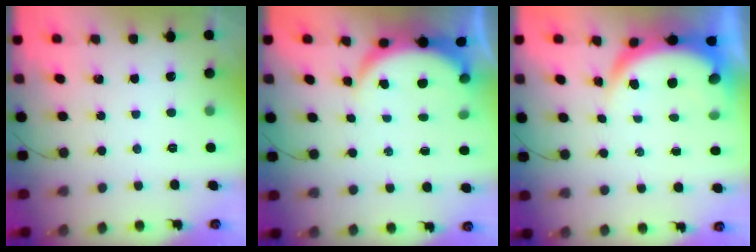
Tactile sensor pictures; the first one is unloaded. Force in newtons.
{"total": 5.6, "press": 5.5, "slide": 0.6}
{"total": 6.7, "press": 6.7, "slide": 1.0}